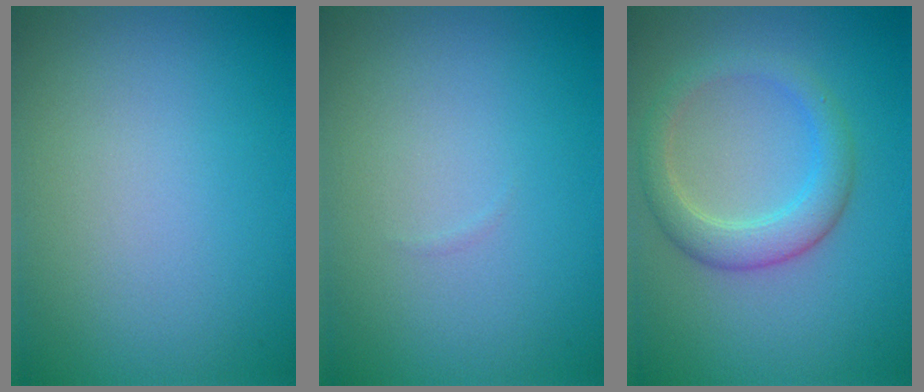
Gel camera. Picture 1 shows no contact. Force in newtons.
{"total": 0.0}
{"total": 3.6, "press": 3.6, "slide": 0.2}